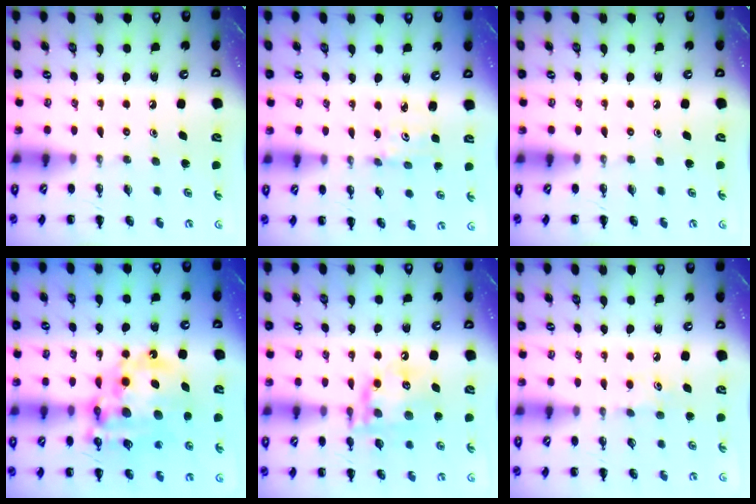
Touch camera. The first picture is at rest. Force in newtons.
{"total": 1.8, "press": 1.7, "slide": 0.6}
{"total": 0.0}
{"total": 19.7, "press": 19.1, "slide": 4.8}
{"total": 16.3, "press": 16.1, "slide": 2.5}
{"total": 5.4, "press": 5.2, "slide": 1.3}